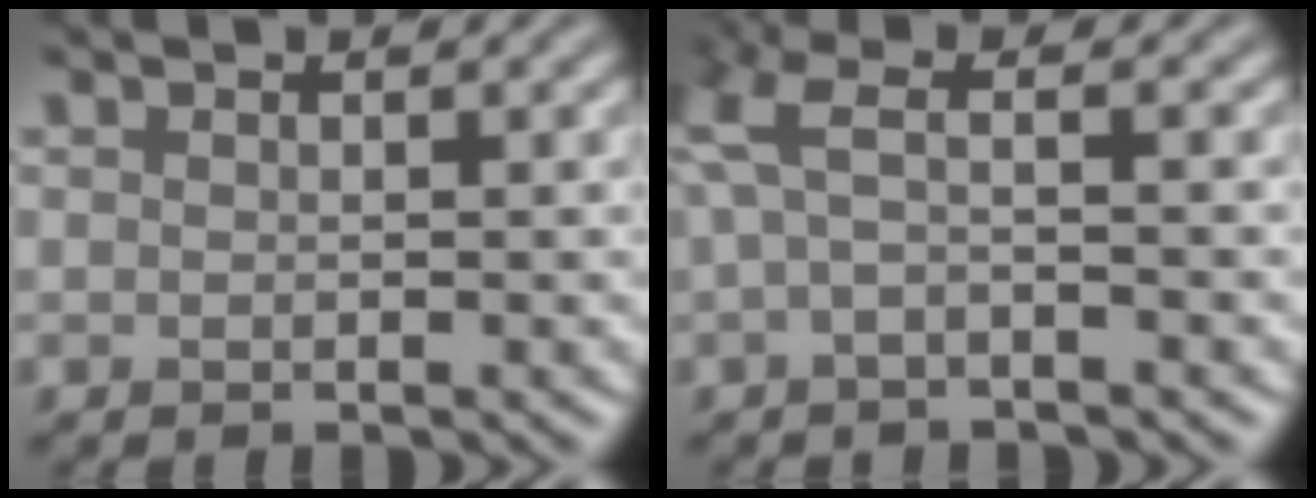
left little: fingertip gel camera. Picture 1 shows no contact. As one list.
[{"total": 3.6, "force": [0.0, 1.2, 3.4], "torque": [-0.090, 0.012, -0.010]}]